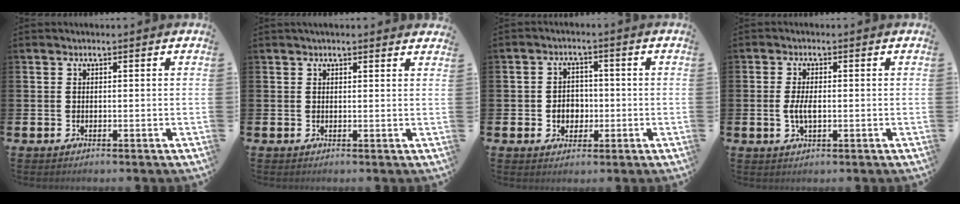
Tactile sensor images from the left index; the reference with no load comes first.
{"total": 1.5, "force": [1.5, 0.0, 0.2], "torque": [-0.001, -0.003, 0.026]}
{"total": 3.3, "force": [-0.6, 2.9, 1.3], "torque": [-0.024, 0.004, -0.019]}
{"total": 2.8, "force": [-0.2, 1.2, 2.5], "torque": [-0.045, 0.001, -0.006]}